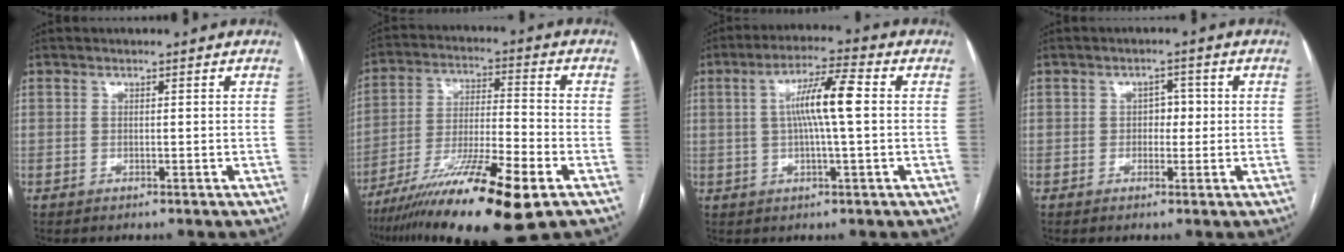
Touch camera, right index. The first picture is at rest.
{"total": 18.0, "force": [-10.7, 1.4, 14.4], "torque": [-0.248, -0.034, -0.183]}
{"total": 8.3, "force": [0.8, 0.4, 8.2], "torque": [-0.152, 0.014, 0.011]}
{"total": 2.5, "force": [0.0, 1.7, 1.8], "torque": [-0.018, 0.011, -0.002]}